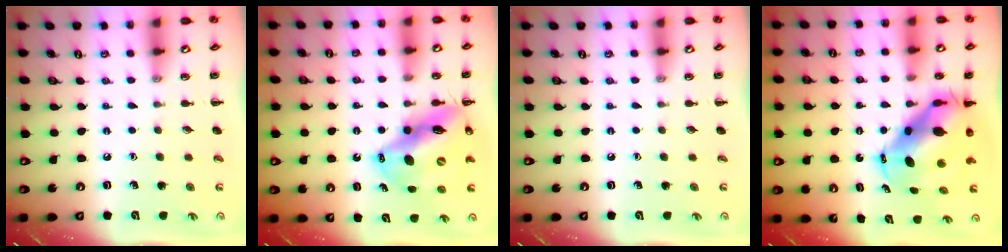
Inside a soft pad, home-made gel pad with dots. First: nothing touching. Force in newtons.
{"total": 16.0, "press": 15.3, "slide": 4.6}
{"total": 0.0}
{"total": 11.0, "press": 10.7, "slide": 2.5}